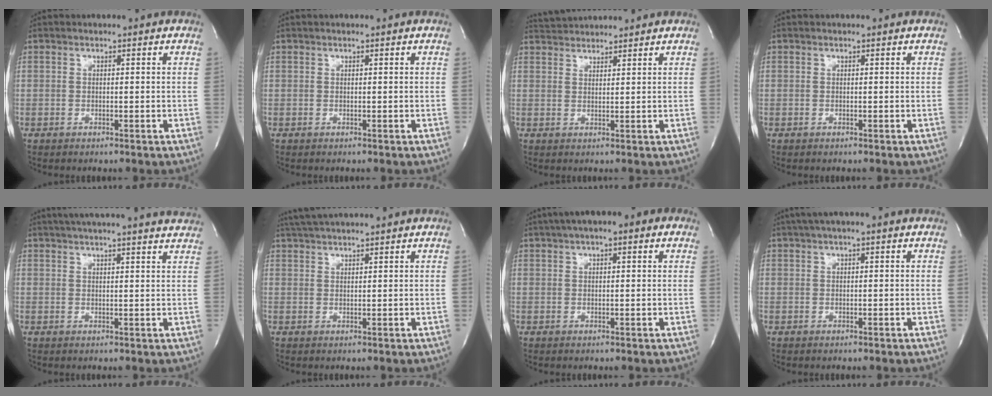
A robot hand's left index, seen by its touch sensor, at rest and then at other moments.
{"total": 0.0}
{"total": 4.1, "force": [4.1, 0.2, 0.3], "torque": [-0.014, 0.027, 0.074]}
{"total": 0.0}
{"total": 18.1, "force": [16.4, 0.6, 7.6], "torque": [-0.124, 0.010, 0.203]}
{"total": 6.4, "force": [5.7, -0.4, 2.8], "torque": [-0.052, 0.030, 0.093]}
{"total": 7.4, "force": [4.4, 2.2, 5.6], "torque": [-0.088, 0.035, 0.062]}
{"total": 3.2, "force": [1.8, 0.1, 2.6], "torque": [-0.052, 0.022, 0.031]}